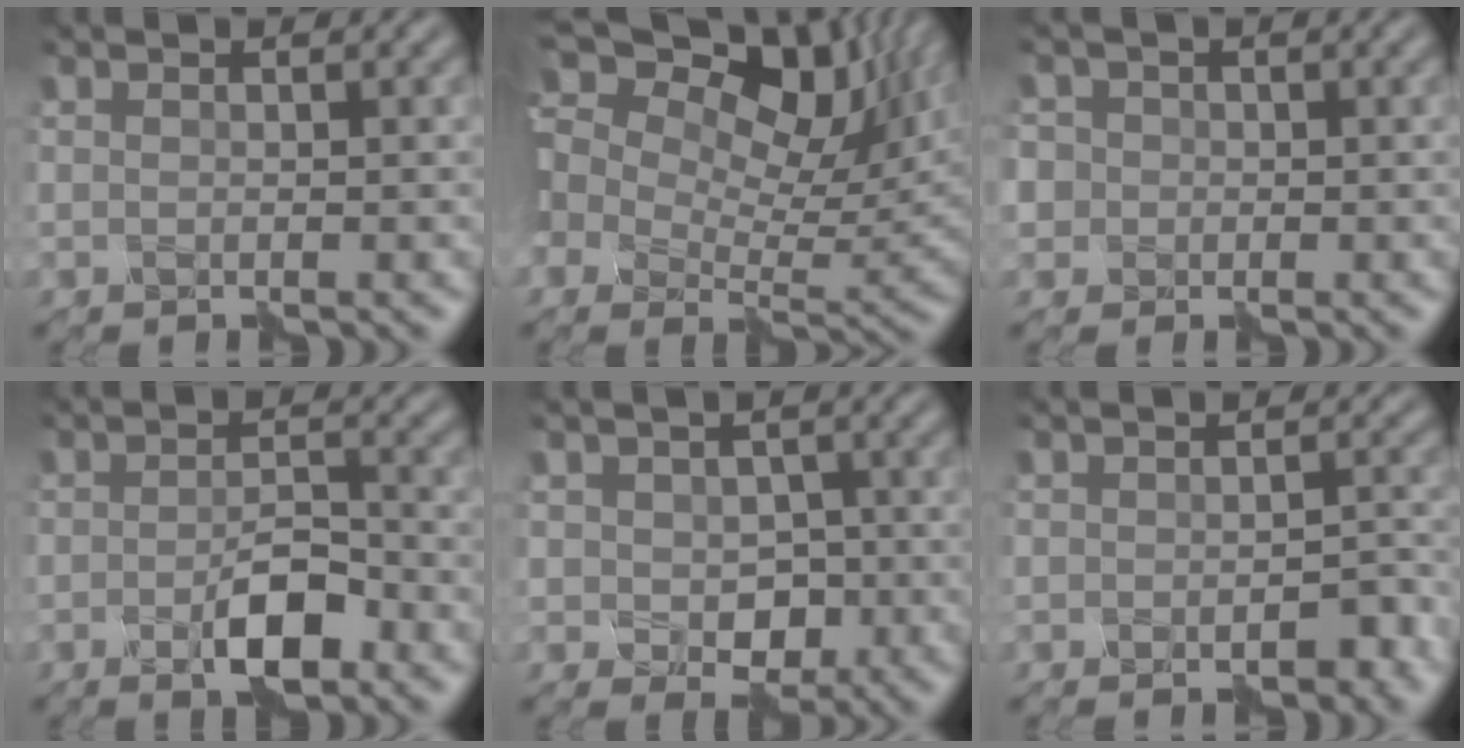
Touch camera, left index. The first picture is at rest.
{"total": 17.3, "force": [8.3, 9.5, 11.8], "torque": [-0.244, 0.058, 0.122]}
{"total": 3.1, "force": [0.2, 3.0, 0.6], "torque": [-0.015, 0.016, -0.005]}
{"total": 3.7, "force": [-2.0, 1.4, 2.8], "torque": [-0.046, -0.001, -0.037]}
{"total": 3.2, "force": [-0.9, 2.5, 1.7], "torque": [-0.029, -0.007, -0.012]}
{"total": 1.8, "force": [-1.2, 0.8, 1.0], "torque": [-0.009, -0.002, -0.018]}